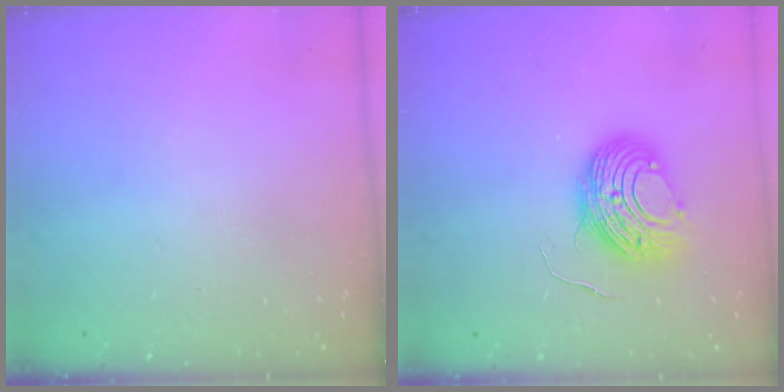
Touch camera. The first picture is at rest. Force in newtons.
{"total": 10.0, "press": 10.0, "slide": 0.9}